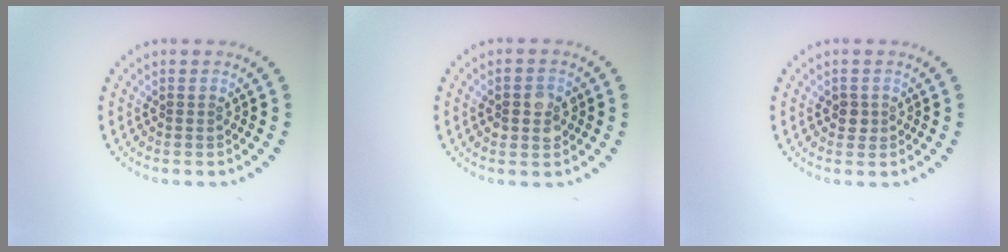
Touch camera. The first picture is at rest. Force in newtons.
{"total": 2.7, "press": 2.7, "slide": 0.1}
{"total": 1.2, "press": 1.1, "slide": 0.5}